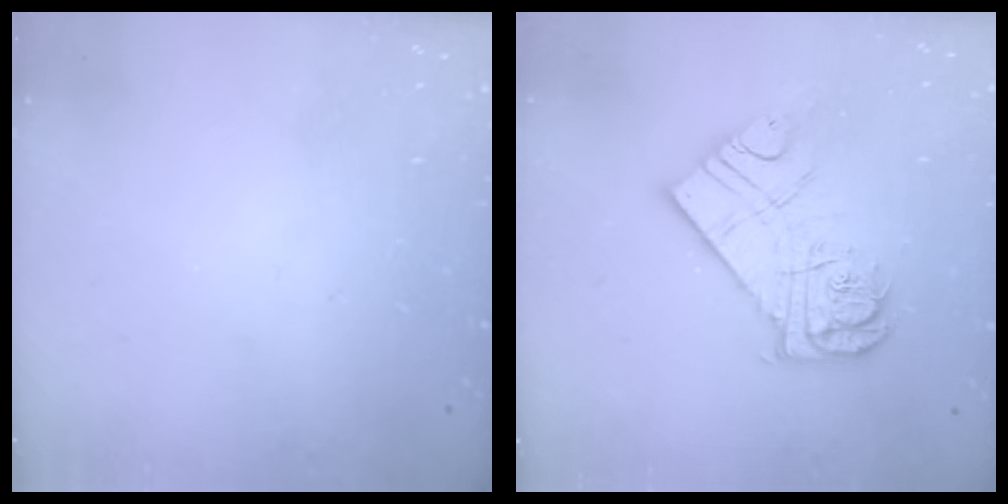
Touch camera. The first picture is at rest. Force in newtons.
{"total": 13.9, "press": 13.8, "slide": 1.5}